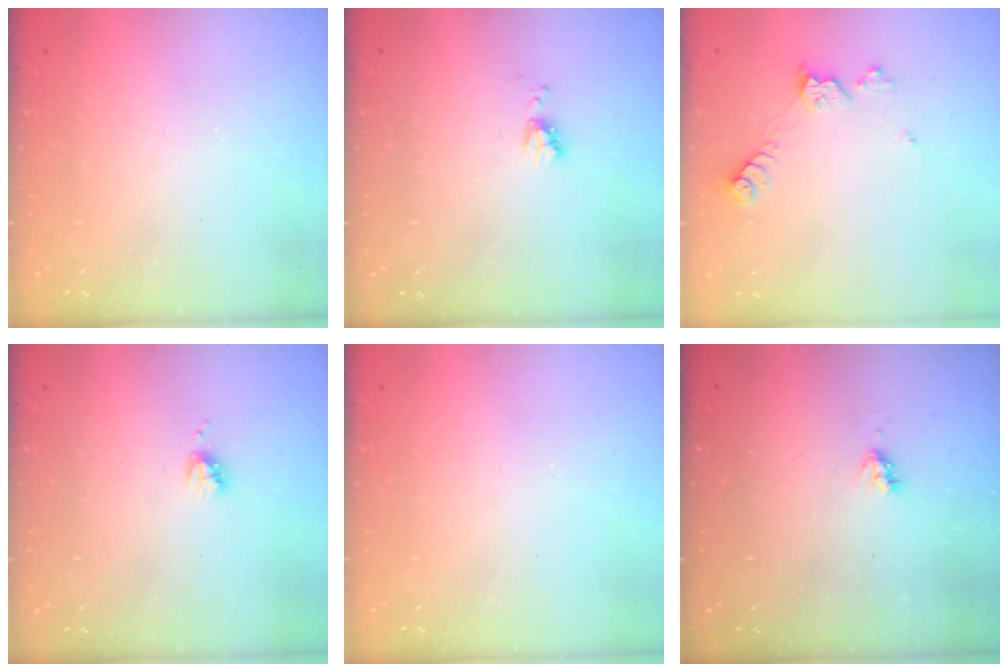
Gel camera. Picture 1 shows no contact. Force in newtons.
{"total": 4.3, "press": 4.2, "slide": 0.7}
{"total": 8.8, "press": 8.8, "slide": 0.4}
{"total": 3.7, "press": 3.7, "slide": 0.4}
{"total": 0.0}
{"total": 2.6, "press": 2.6, "slide": 0.4}